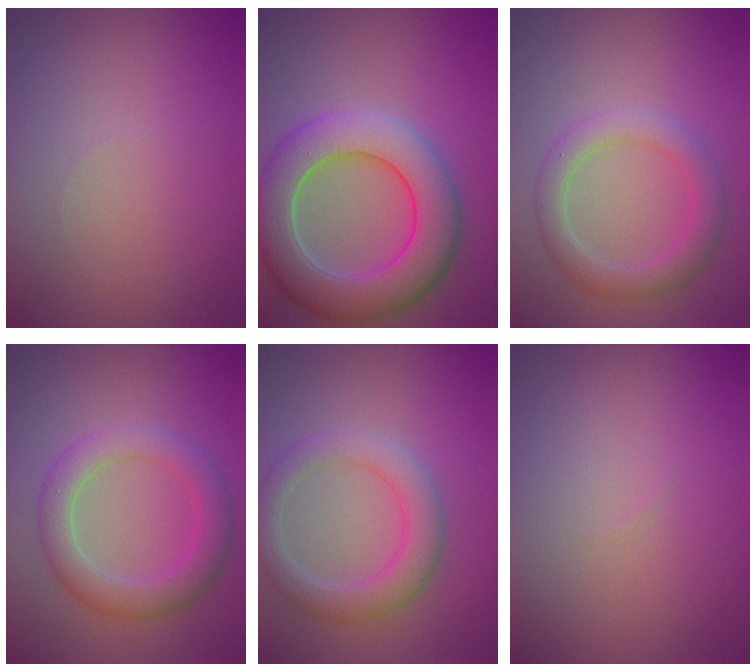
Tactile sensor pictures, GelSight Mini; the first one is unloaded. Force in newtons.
{"total": 8.9, "press": 8.9, "slide": 0.6}
{"total": 3.4, "press": 3.4, "slide": 0.1}
{"total": 4.6, "press": 4.6, "slide": 0.2}
{"total": 4.1, "press": 4.0, "slide": 0.3}
{"total": 0.0}